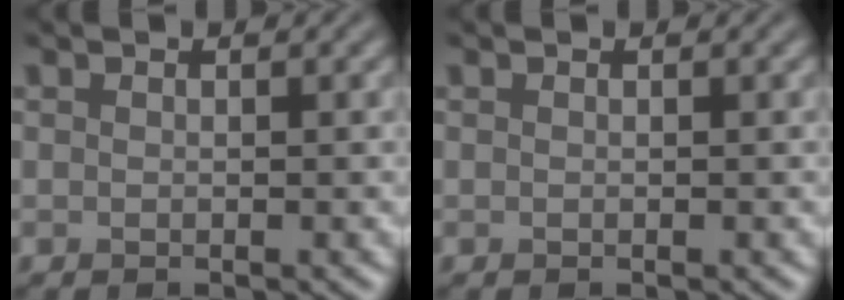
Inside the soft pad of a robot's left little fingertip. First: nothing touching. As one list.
[{"total": 0.0}]